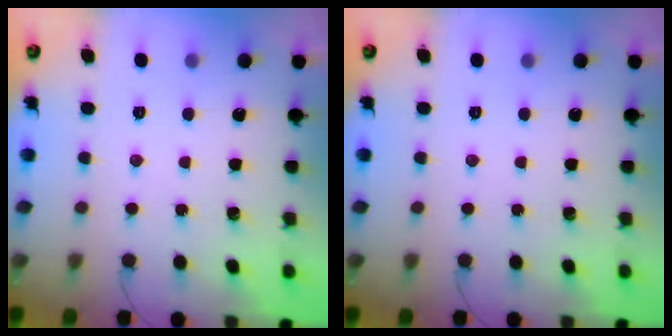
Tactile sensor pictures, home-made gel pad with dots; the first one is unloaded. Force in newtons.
{"total": 0.0}